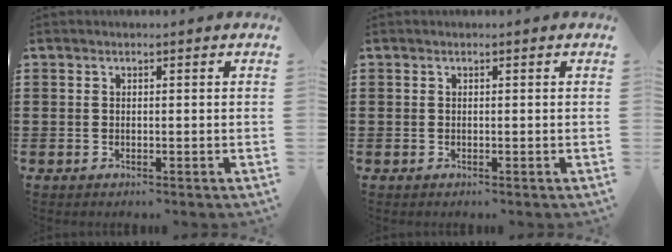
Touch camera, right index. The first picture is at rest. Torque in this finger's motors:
{"motor_torque": [-0.05, 0.06, 0.00, 0.00]}